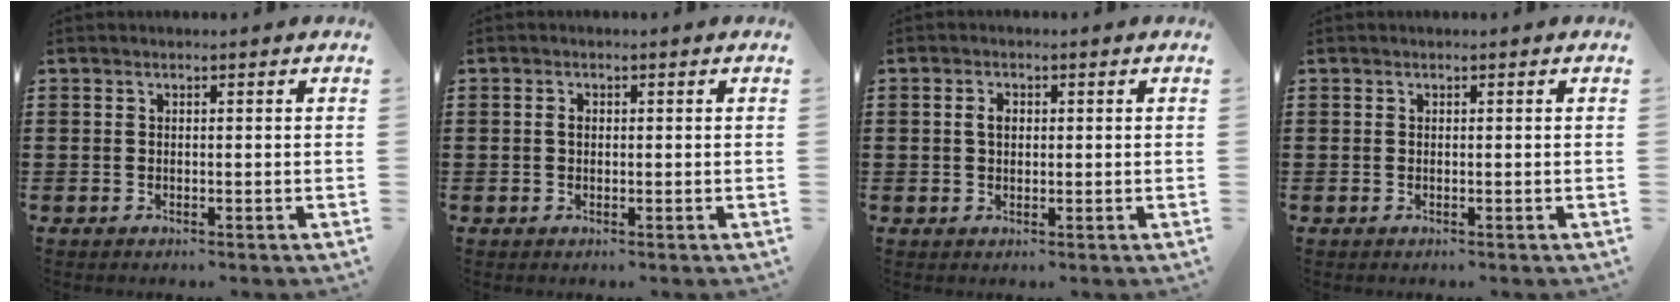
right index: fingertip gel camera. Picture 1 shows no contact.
{"total": 1.2, "force": [0.1, 0.7, 0.9], "torque": [-0.020, 0.004, 0.001]}
{"total": 2.1, "force": [0.4, 1.3, 1.6], "torque": [-0.033, 0.008, 0.006]}
{"total": 0.0}